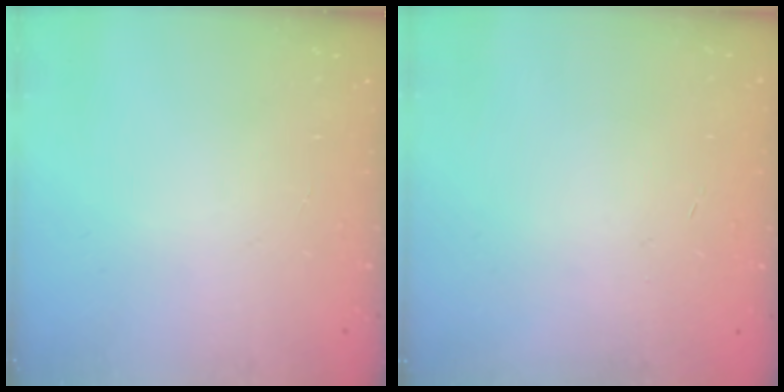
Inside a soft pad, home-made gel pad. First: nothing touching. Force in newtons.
{"total": 0.6, "press": 0.5, "slide": 0.2}